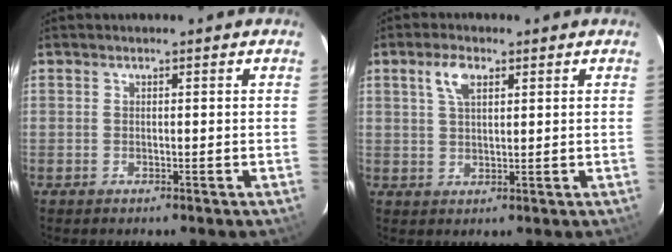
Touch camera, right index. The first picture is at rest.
{"total": 4.4, "force": [2.1, 2.1, 3.3], "torque": [-0.061, 0.009, 0.039]}